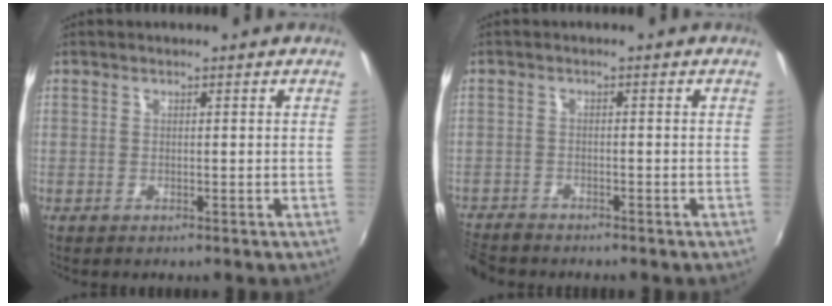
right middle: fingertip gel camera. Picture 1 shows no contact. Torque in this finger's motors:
{"motor_torque": [0.05, -0.60, 0.16, 0.11]}